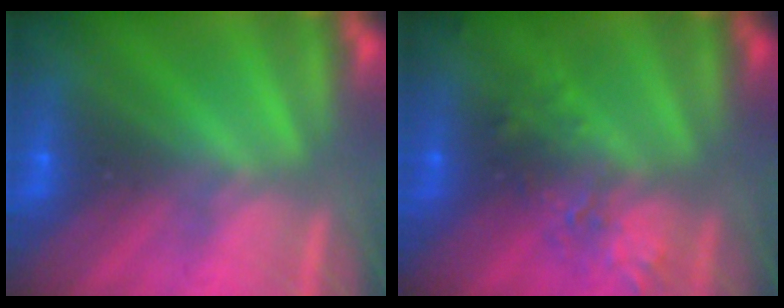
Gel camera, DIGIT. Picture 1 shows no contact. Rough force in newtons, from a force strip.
{"total": 2.4}